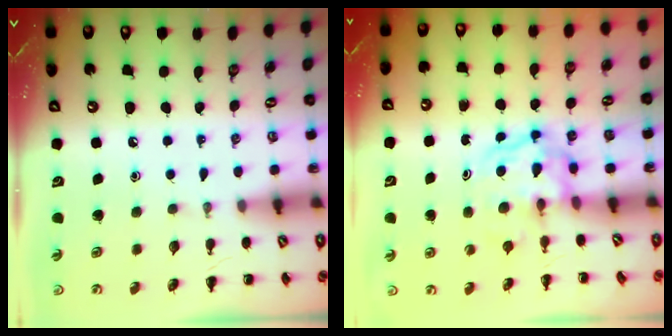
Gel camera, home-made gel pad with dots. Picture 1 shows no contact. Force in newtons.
{"total": 3.8, "press": 3.7, "slide": 0.5}